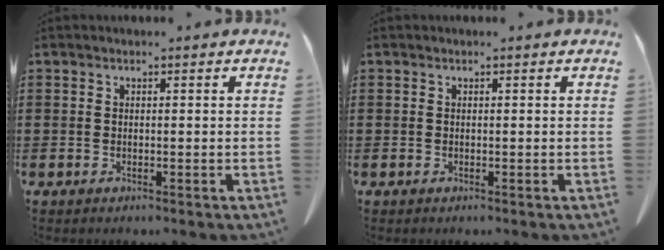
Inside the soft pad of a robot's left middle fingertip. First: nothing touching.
{"total": 0.0}